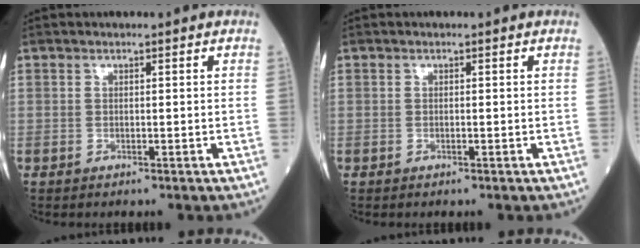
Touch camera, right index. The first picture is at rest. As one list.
[{"total": 0.0}]